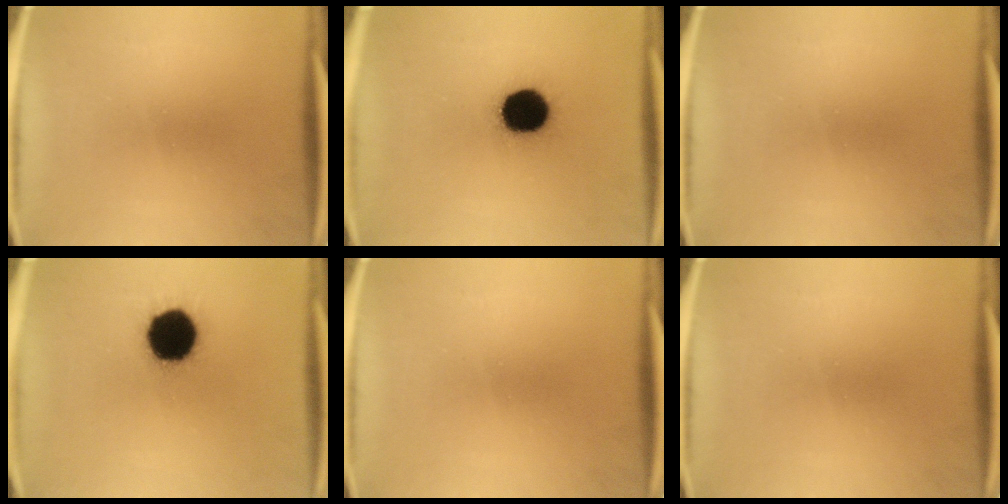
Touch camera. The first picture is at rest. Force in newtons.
{"total": 14.5}
{"total": 0.0}
{"total": 18.1}
{"total": 0.0}
{"total": 0.0}